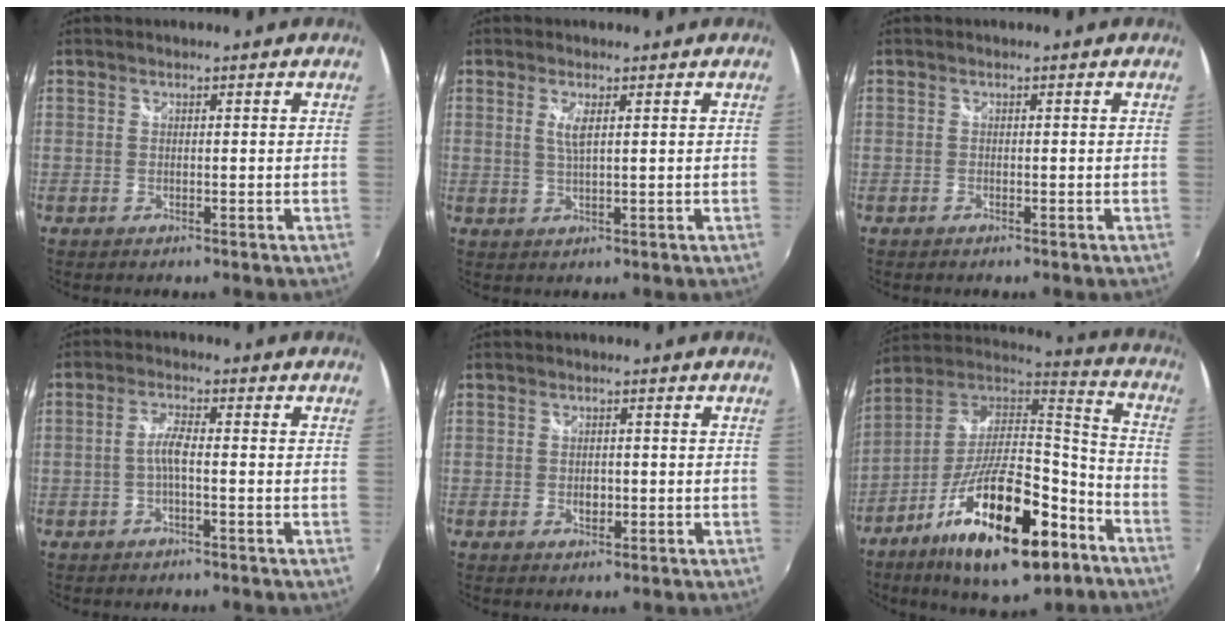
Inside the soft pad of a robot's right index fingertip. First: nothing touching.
{"total": 2.7, "force": [1.0, 0.3, 2.5], "torque": [-0.048, 0.001, 0.019]}
{"total": 0.5, "force": [-0.4, 0.3, 0.1], "torque": [-0.004, -0.003, -0.010]}
{"total": 2.9, "force": [-0.9, 0.2, 2.8], "torque": [-0.061, 0.010, -0.016]}
{"total": 1.8, "force": [-0.5, 1.3, 1.2], "torque": [-0.019, 0.001, -0.007]}
{"total": 25.8, "force": [-13.1, 9.4, 20.2], "torque": [-0.350, -0.014, -0.212]}